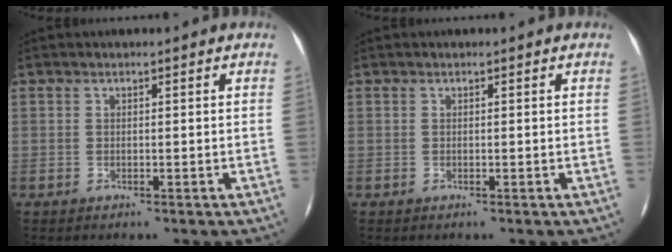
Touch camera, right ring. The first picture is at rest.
{"total": 0.0}